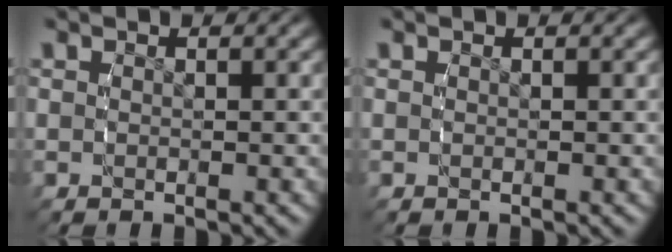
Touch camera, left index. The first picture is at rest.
{"total": 0.0}